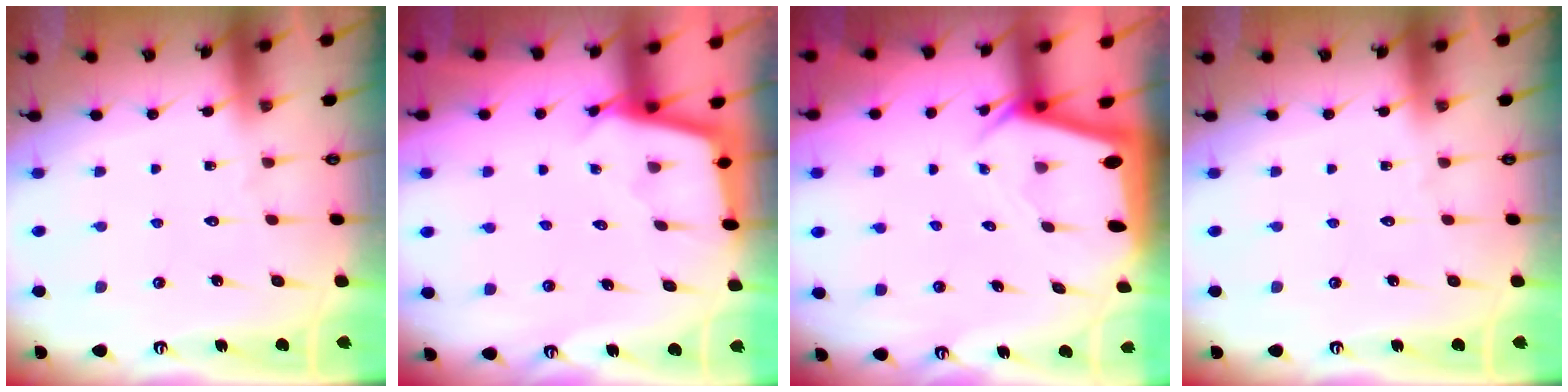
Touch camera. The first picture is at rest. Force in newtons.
{"total": 2.5, "press": 2.5, "slide": 0.2}
{"total": 2.1, "press": 2.1, "slide": 0.2}
{"total": 0.0}